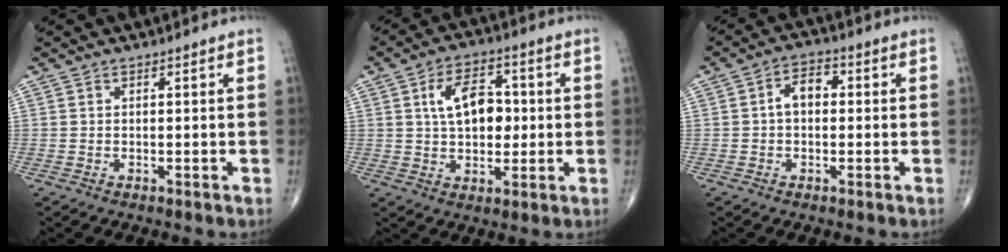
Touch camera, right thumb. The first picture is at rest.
{"total": 10.7, "force": [1.5, 6.5, 8.3], "torque": [-0.112, 0.008, 0.023]}
{"total": 4.9, "force": [0.2, 3.3, 3.7], "torque": [-0.051, 0.020, -0.006]}